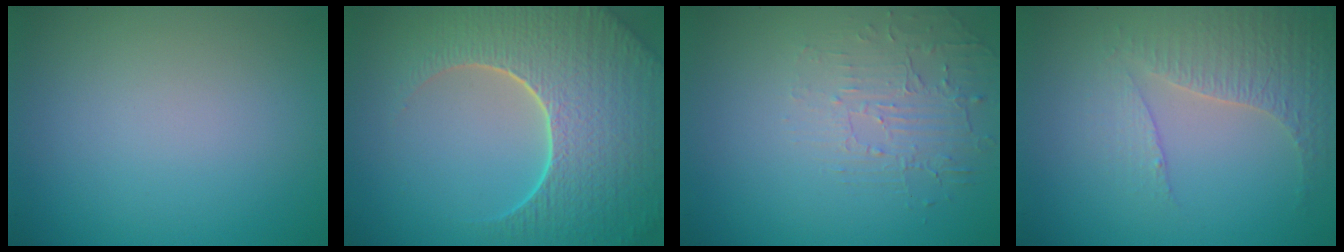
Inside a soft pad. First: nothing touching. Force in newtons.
{"total": 9.3, "press": 6.6, "slide": 6.5}
{"total": 1.9, "press": 1.0, "slide": 1.6}
{"total": 4.3, "press": 3.1, "slide": 2.9}